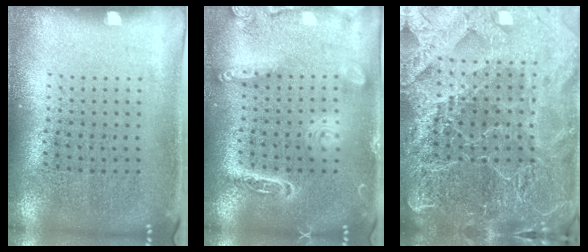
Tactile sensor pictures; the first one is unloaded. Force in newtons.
{"total": 1.8, "press": 1.8, "slide": 0.1}
{"total": 5.4, "press": 4.8, "slide": 2.5}